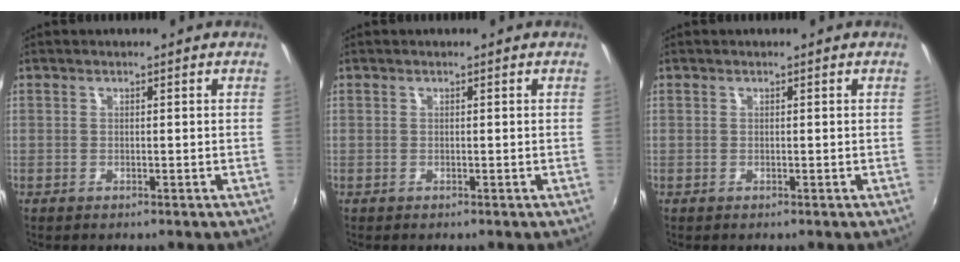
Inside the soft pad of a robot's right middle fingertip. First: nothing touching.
{"total": 0.0}
{"total": 0.0}